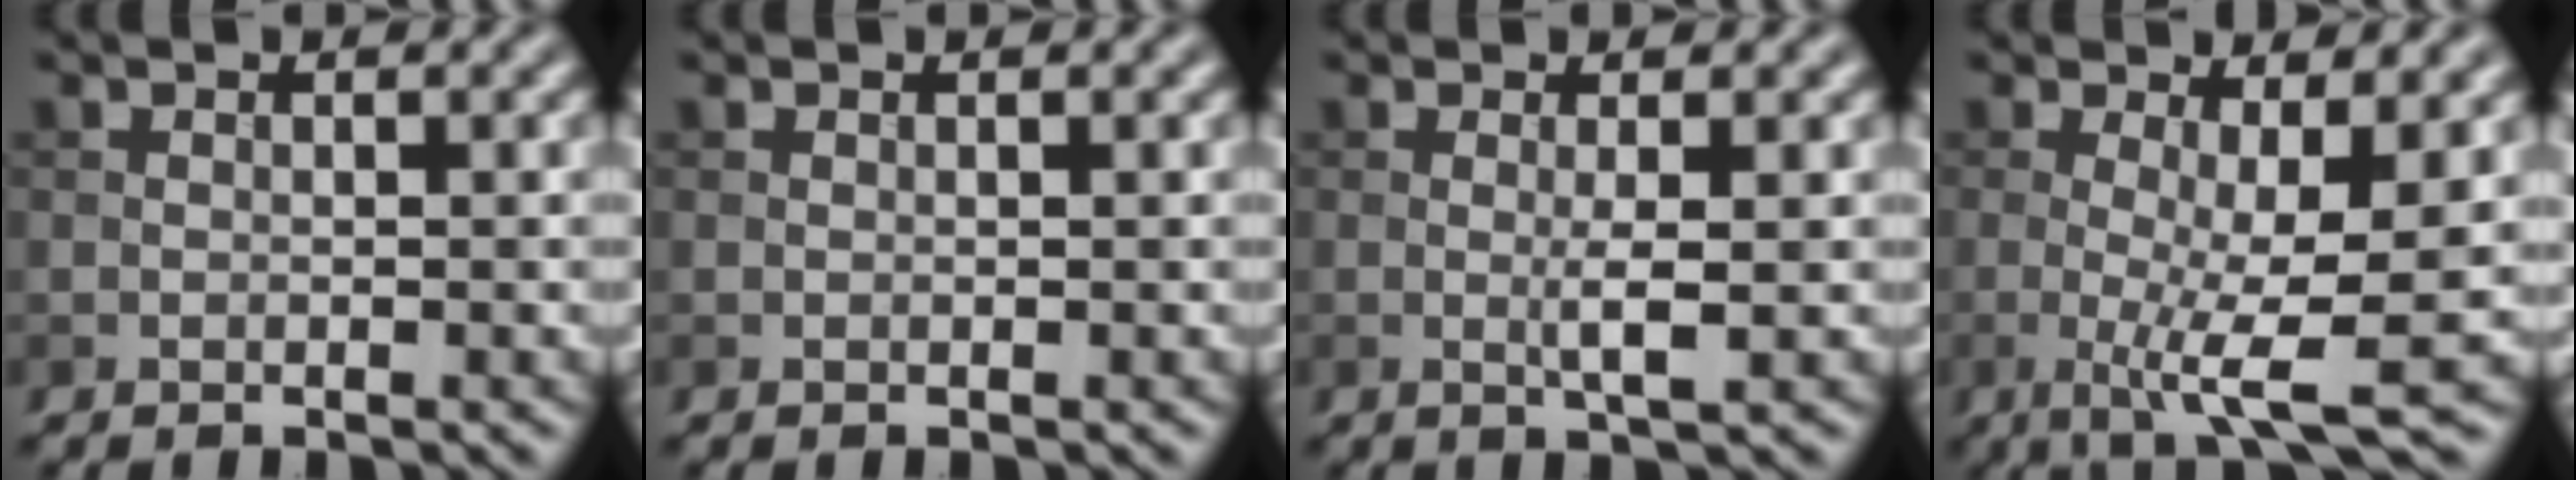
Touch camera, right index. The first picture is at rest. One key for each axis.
{"total": 0.0}
{"total": 1.8, "fx": 0.1, "fy": 0.1, "fz": 1.8, "tx": -0.037, "ty": -0.001, "tz": -0.001}
{"total": 6.1, "fx": -0.6, "fy": 1.2, "fz": 6.0, "tx": -0.097, "ty": -0.017, "tz": -0.008}